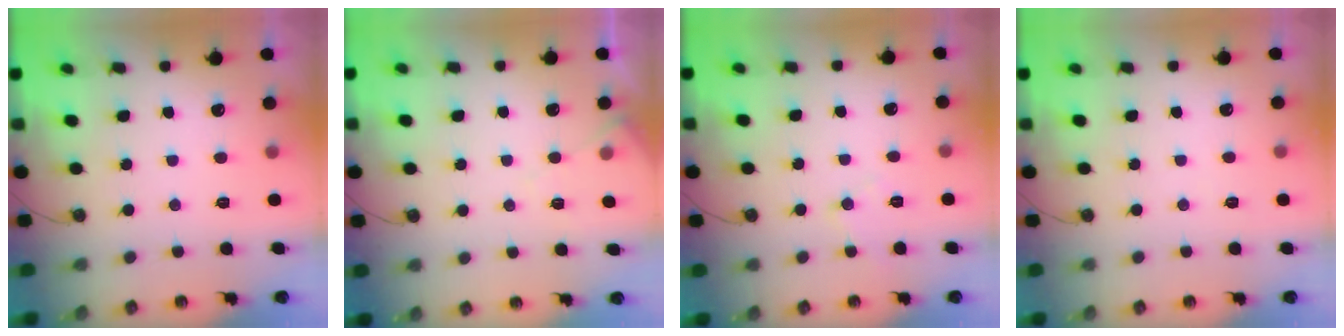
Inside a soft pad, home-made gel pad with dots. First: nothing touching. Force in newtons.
{"total": 6.0, "press": 5.9, "slide": 0.9}
{"total": 6.5, "press": 6.5, "slide": 0.5}
{"total": 2.6, "press": 2.6, "slide": 0.5}